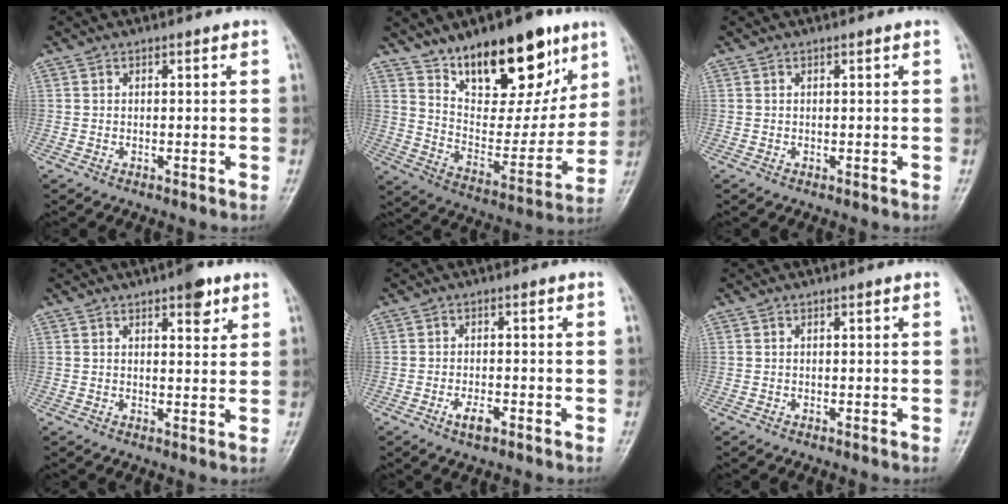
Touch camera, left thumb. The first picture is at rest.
{"total": 22.0, "force": [13.8, 10.1, 13.9], "torque": [-0.153, -0.066, 0.231]}
{"total": 0.0}
{"total": 4.8, "force": [2.9, 1.8, 3.3], "torque": [-0.031, -0.014, 0.037]}
{"total": 3.0, "force": [-1.5, 1.2, 2.2], "torque": [-0.041, 0.006, -0.027]}
{"total": 0.0}